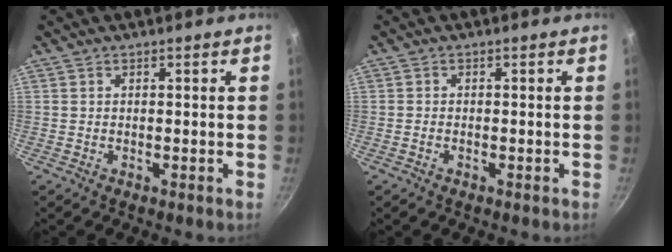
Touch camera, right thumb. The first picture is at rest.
{"total": 0.5, "force": [-0.4, 0.3, 0.3], "torque": [-0.013, 0.002, -0.010]}